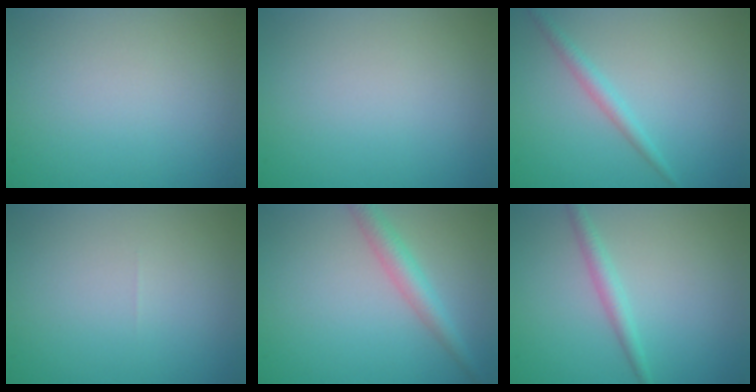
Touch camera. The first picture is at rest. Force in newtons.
{"total": 0.0}
{"total": 1.7, "press": 1.7, "slide": 0.1}
{"total": 0.0}
{"total": 2.9, "press": 2.9, "slide": 0.1}
{"total": 1.9, "press": 1.9, "slide": 0.1}